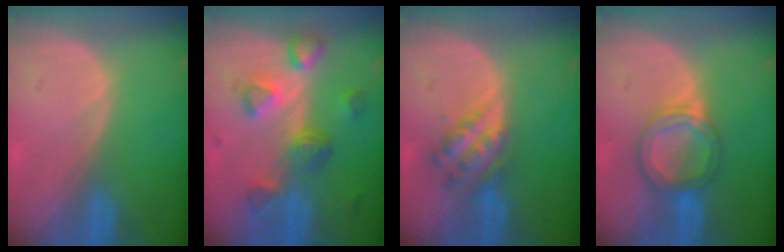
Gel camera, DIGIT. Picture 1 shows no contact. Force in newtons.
{"total": 8.1, "press": 7.2, "slide": 3.7}
{"total": 6.0, "press": 5.2, "slide": 3.1}
{"total": 6.0, "press": 5.4, "slide": 2.5}